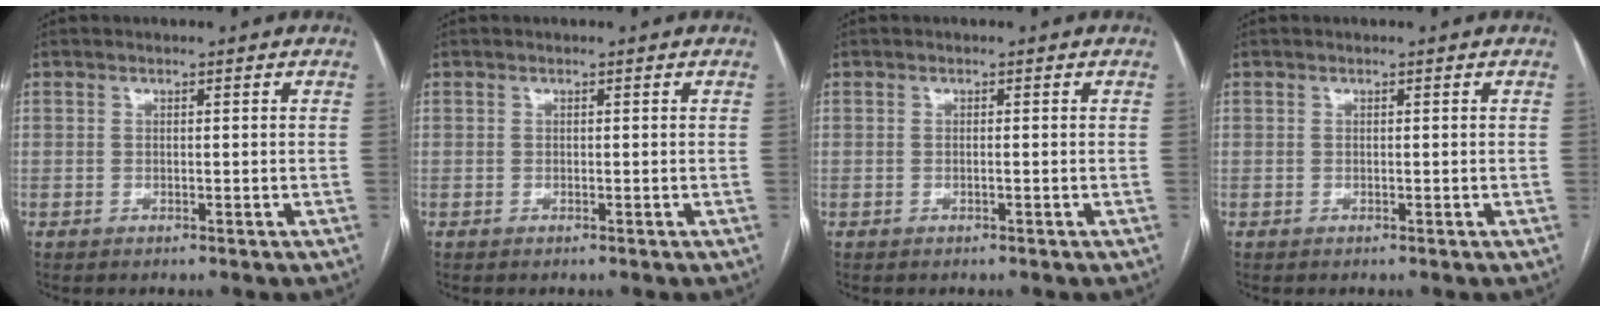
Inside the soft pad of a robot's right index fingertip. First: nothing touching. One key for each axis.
{"total": 0.0}
{"total": 0.0}
{"total": 0.0}